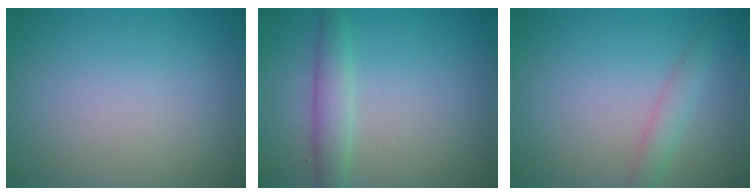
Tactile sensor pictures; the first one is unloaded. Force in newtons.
{"total": 2.5, "press": 2.5, "slide": 0.2}
{"total": 1.7, "press": 1.7, "slide": 0.1}